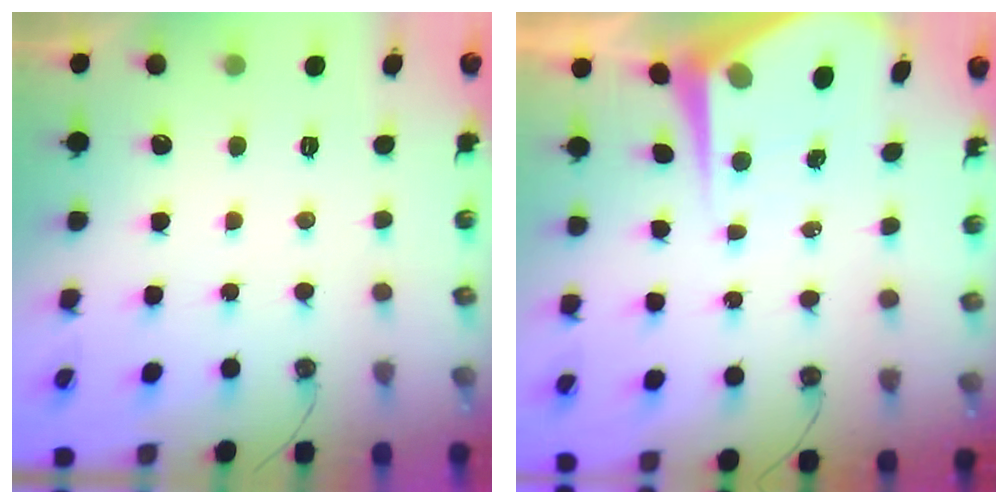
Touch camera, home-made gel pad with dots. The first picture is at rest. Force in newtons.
{"total": 7.1, "press": 7.1, "slide": 0.7}